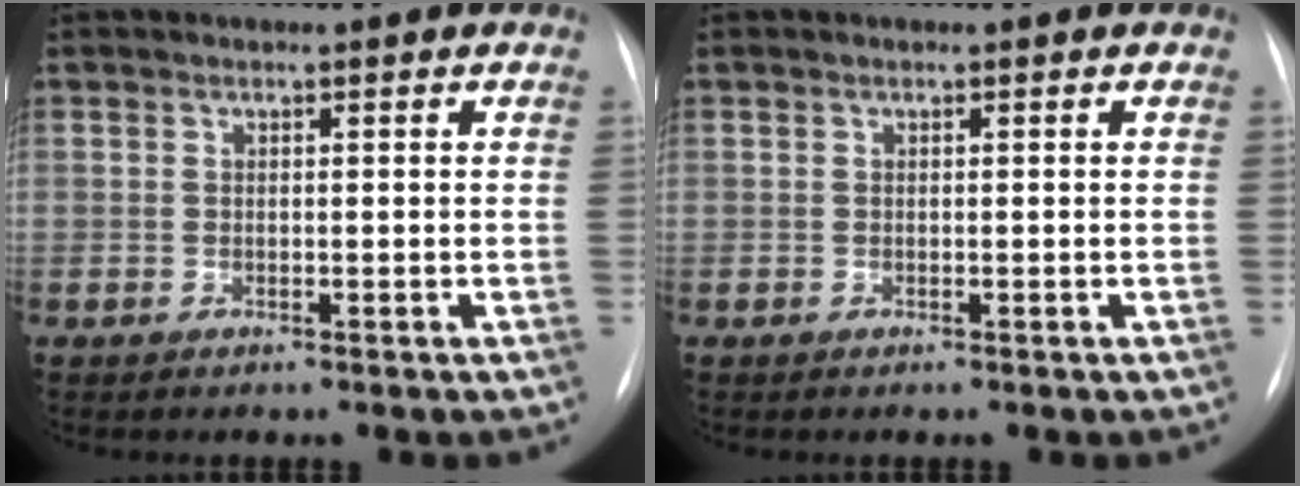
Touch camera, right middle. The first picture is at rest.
{"total": 0.0}